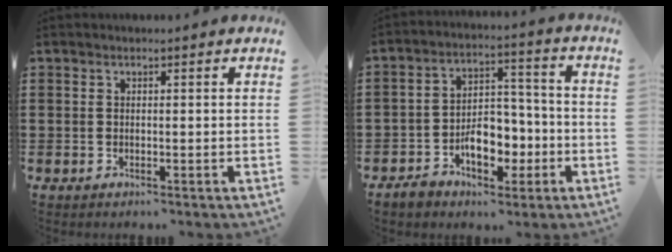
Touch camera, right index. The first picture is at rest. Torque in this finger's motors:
{"motor_torque": [1.47, -0.67, 0.38, 0.07]}